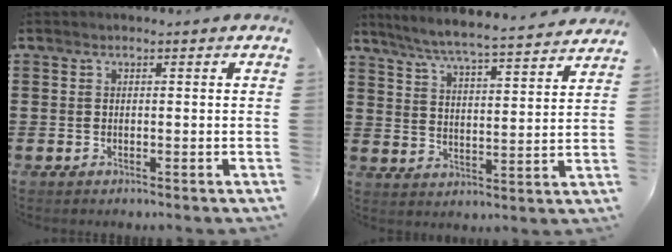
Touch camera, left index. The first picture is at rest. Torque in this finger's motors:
{"motor_torque": [1.22, -0.92, 0.32, 0.09]}